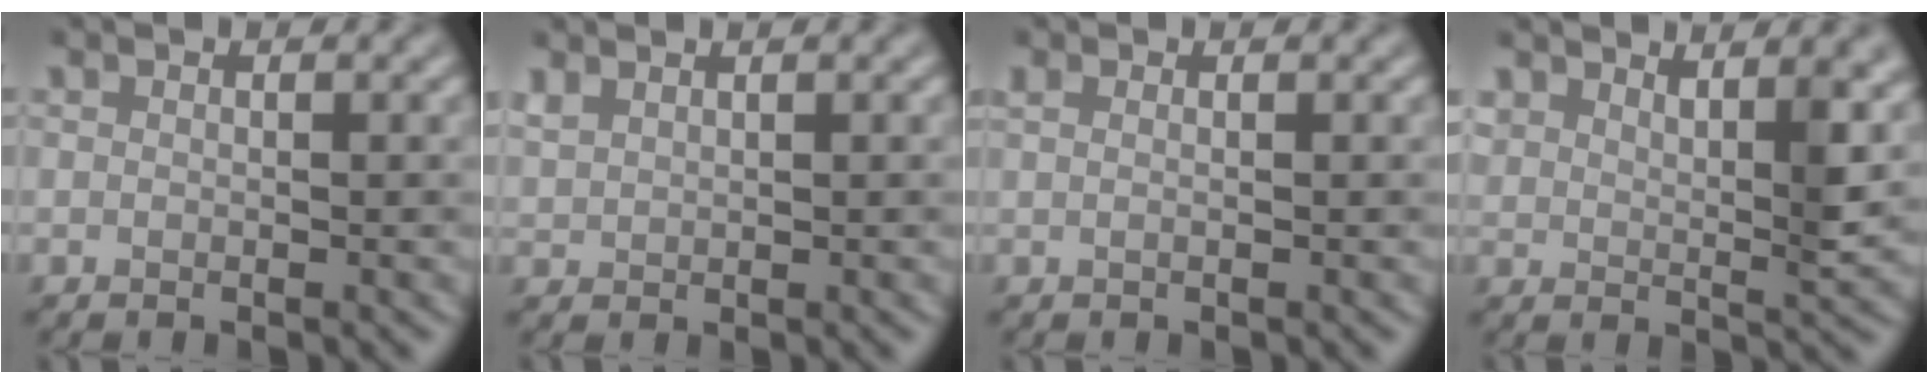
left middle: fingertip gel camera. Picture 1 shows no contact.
{"total": 1.2, "force": [1.1, 0.3, 0.3], "torque": [-0.014, 0.004, 0.029]}
{"total": 1.2, "force": [0.5, 0.5, 1.0], "torque": [-0.012, -0.004, -0.003]}
{"total": 4.8, "force": [3.3, 1.5, 3.2], "torque": [-0.047, -0.001, 0.058]}